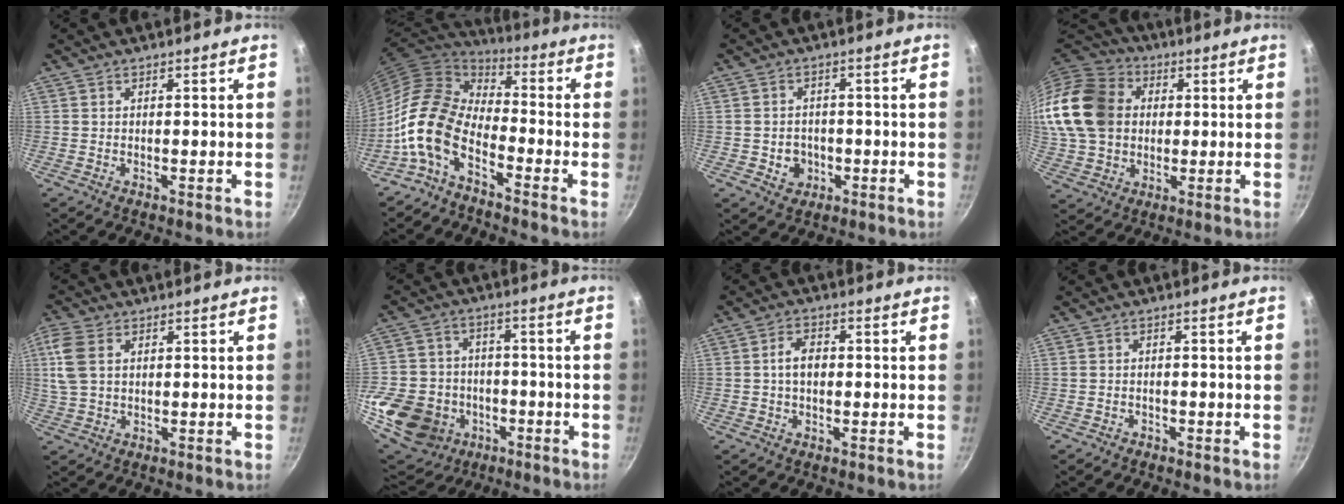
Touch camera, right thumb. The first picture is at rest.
{"total": 13.5, "force": [-6.4, 7.7, 9.1], "torque": [-0.157, 0.059, -0.150]}
{"total": 4.4, "force": [-1.2, 3.9, 1.8], "torque": [-0.011, 0.013, -0.009]}
{"total": 22.2, "force": [3.2, 17.9, 12.7], "torque": [-0.255, 0.030, 0.057]}
{"total": 7.3, "force": [1.9, 4.6, 5.3], "torque": [-0.122, 0.010, 0.040]}
{"total": 17.8, "force": [-6.2, 14.7, 7.9], "torque": [-0.141, 0.038, -0.092]}
{"total": 4.4, "force": [0.1, 2.9, 3.3], "torque": [-0.049, 0.013, -0.003]}
{"total": 0.7, "force": [-0.6, 0.4, 0.0], "torque": [-0.003, 0.012, -0.008]}